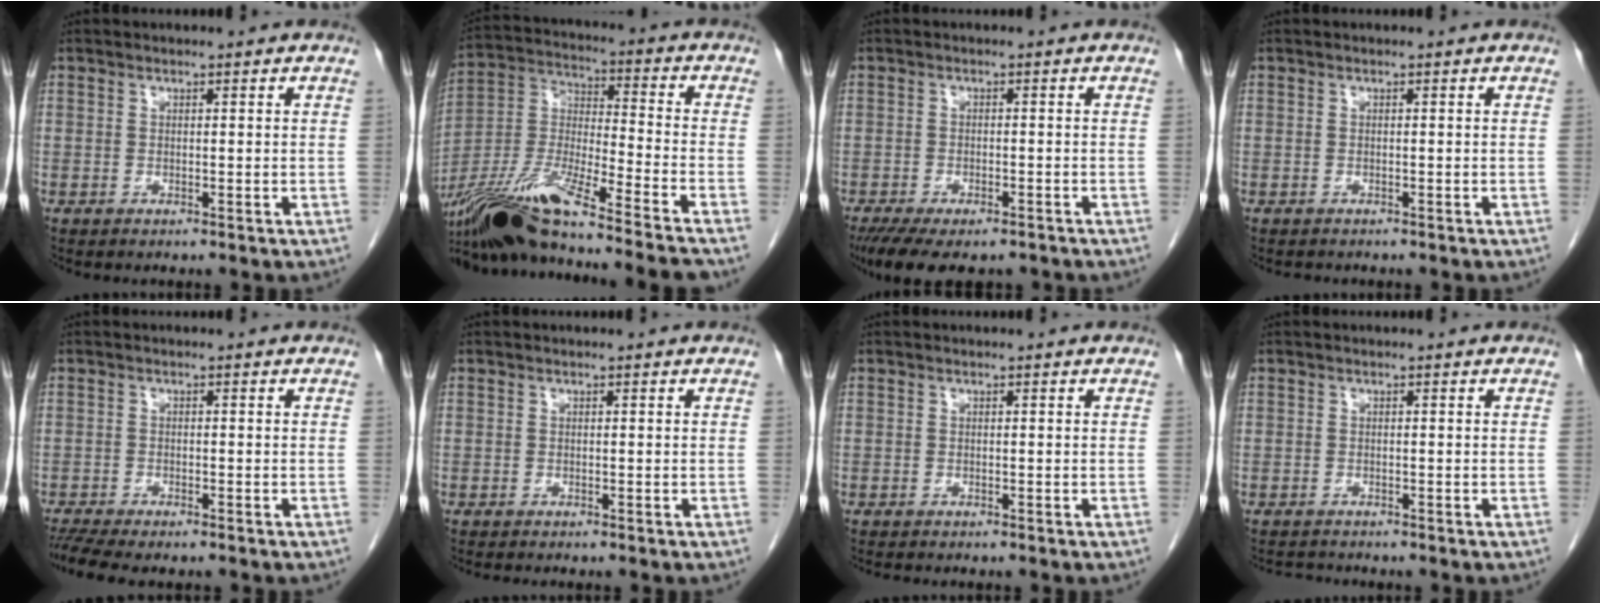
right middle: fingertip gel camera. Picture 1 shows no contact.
{"total": 21.0, "force": [-17.0, -0.7, 12.2], "torque": [-0.265, -0.028, -0.312]}
{"total": 11.2, "force": [-8.5, 4.1, 6.0], "torque": [-0.100, -0.011, -0.121]}
{"total": 1.4, "force": [-1.2, 0.6, 0.3], "torque": [-0.011, -0.002, -0.017]}
{"total": 6.4, "force": [-5.4, 1.2, 3.2], "torque": [-0.054, -0.005, -0.086]}
{"total": 0.7, "force": [-0.6, 0.0, 0.2], "torque": [-0.005, -0.001, -0.011]}
{"total": 1.1, "force": [-1.0, 0.2, 0.4], "torque": [-0.010, -0.003, -0.013]}
{"total": 1.6, "force": [-1.5, 0.5, -0.3], "torque": [0.001, -0.005, -0.026]}